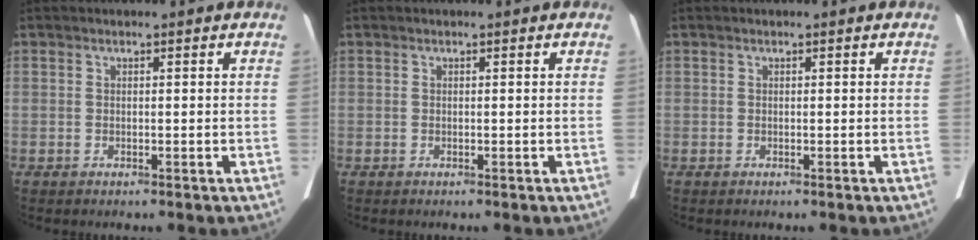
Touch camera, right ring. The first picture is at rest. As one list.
[{"total": 0.0}, {"total": 0.0}]